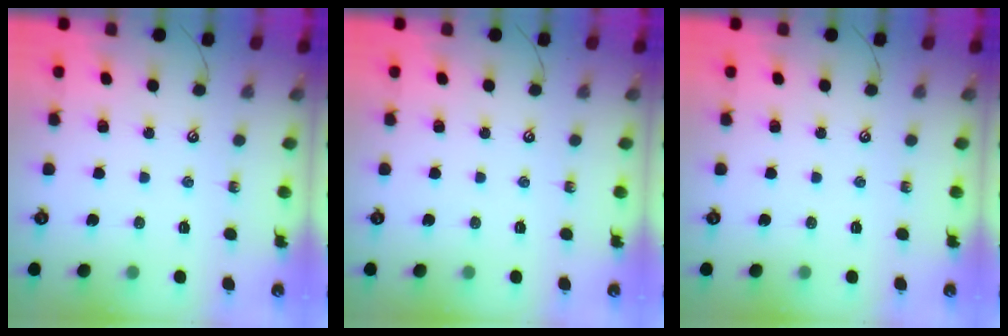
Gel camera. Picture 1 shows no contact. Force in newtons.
{"total": 0.0}
{"total": 0.0}